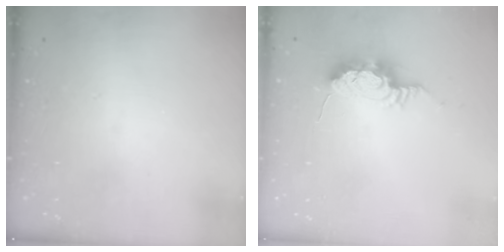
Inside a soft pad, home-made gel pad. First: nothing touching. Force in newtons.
{"total": 15.9, "press": 11.1, "slide": 11.4}